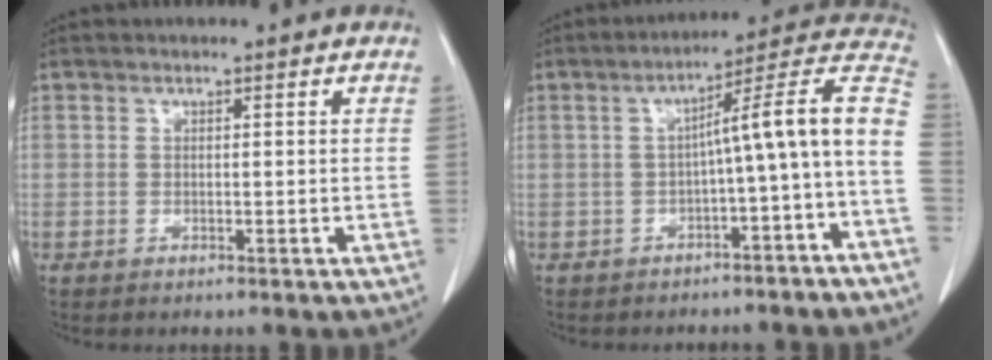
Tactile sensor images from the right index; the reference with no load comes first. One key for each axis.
{"total": 12.1, "fx": -3.2, "fy": 0.0, "fz": 11.7, "tx": -0.148, "ty": 0.041, "tz": -0.052}